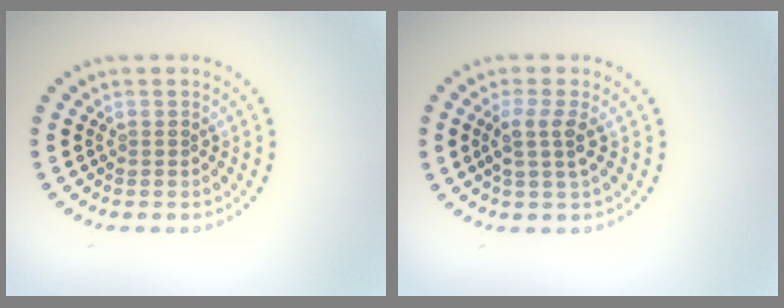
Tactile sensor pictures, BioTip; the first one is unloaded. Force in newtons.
{"total": 2.4, "press": 2.0, "slide": 1.4}